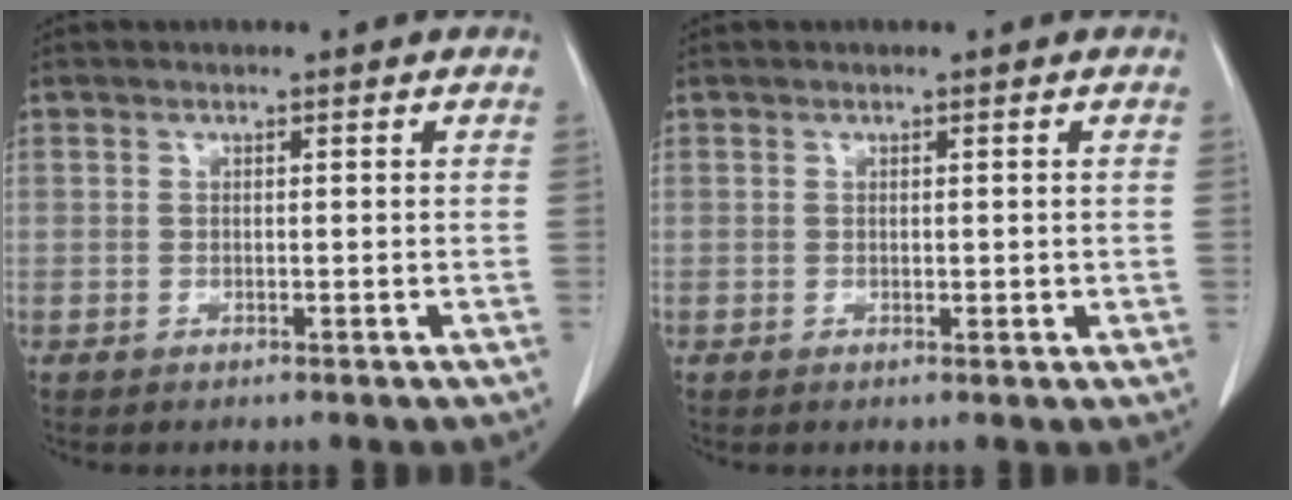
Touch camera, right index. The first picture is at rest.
{"total": 1.0, "force": [0.2, 0.7, 0.6], "torque": [-0.007, -0.002, 0.005]}